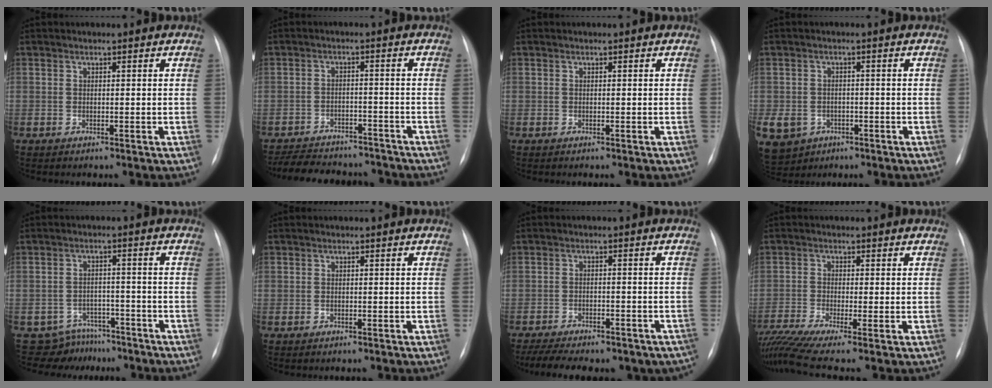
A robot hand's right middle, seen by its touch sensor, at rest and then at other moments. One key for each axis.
{"total": 14.0, "fx": -12.5, "fy": 4.6, "fz": 4.3, "tx": -0.080, "ty": 0.009, "tz": -0.168}
{"total": 0.0}
{"total": 13.8, "fx": -6.0, "fy": 11.3, "fz": 5.2, "tx": -0.160, "ty": 0.002, "tz": -0.079}
{"total": 7.0, "fx": -5.9, "fy": 3.6, "fz": -0.8, "tx": 0.018, "ty": 0.028, "tz": -0.082}
{"total": 0.5, "fx": -0.1, "fy": 0.5, "fz": 0.0, "tx": 0.005, "ty": 0.007, "tz": -0.006}
{"total": 15.9, "fx": -12.5, "fy": 6.0, "fz": 7.9, "tx": -0.161, "ty": -0.007, "tz": -0.161}
{"total": 9.1, "fx": -6.6, "fy": 0.2, "fz": 6.3, "tx": -0.127, "ty": -0.011, "tz": -0.117}